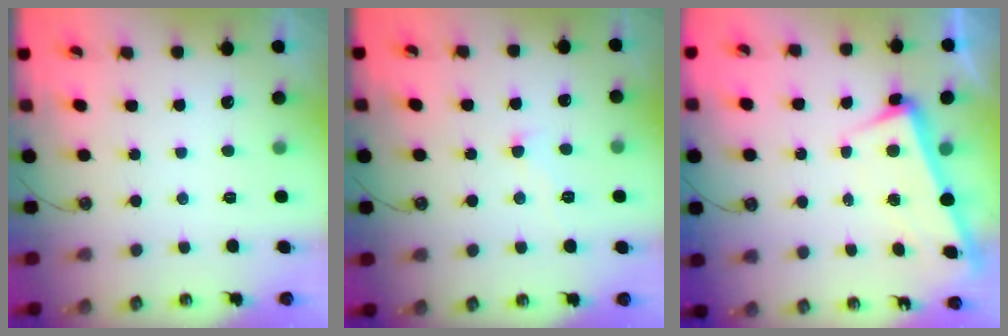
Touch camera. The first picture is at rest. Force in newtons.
{"total": 1.2, "press": 1.1, "slide": 0.5}
{"total": 3.0, "press": 2.8, "slide": 1.1}